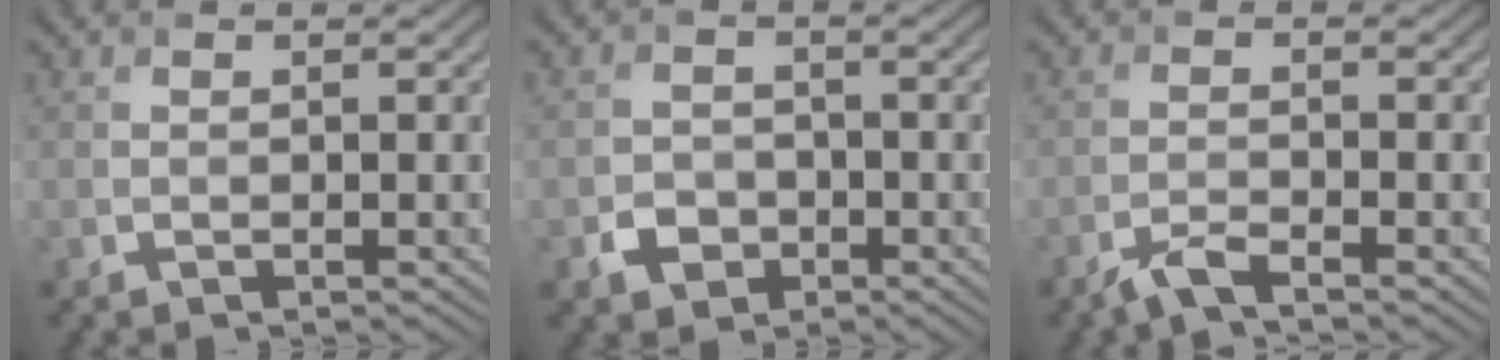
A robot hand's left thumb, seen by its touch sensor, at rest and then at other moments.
{"total": 3.2, "force": [-1.6, 2.6, 1.1], "torque": [-0.019, -0.003, -0.032]}
{"total": 2.6, "force": [-2.1, 0.3, 1.6], "torque": [-0.034, 0.001, -0.052]}